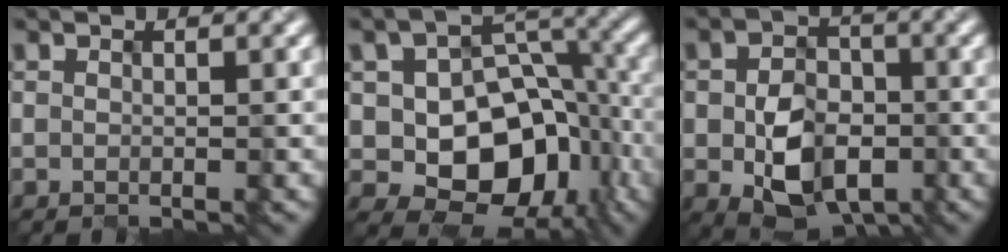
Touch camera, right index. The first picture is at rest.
{"total": 10.8, "force": [-2.6, 7.7, 7.2], "torque": [-0.101, -0.004, -0.030]}
{"total": 7.1, "force": [-2.0, 4.9, 4.7], "torque": [-0.098, -0.019, -0.021]}